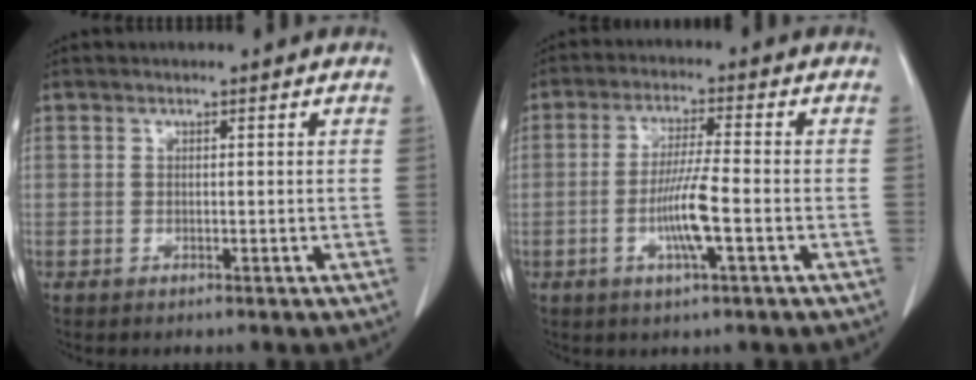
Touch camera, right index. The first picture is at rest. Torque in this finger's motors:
{"motor_torque": [1.47, -0.59, 0.66, 0.20]}